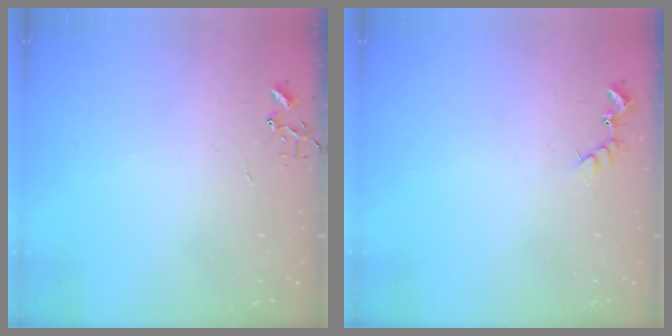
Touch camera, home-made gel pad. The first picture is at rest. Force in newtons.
{"total": 6.0, "press": 6.0, "slide": 0.6}